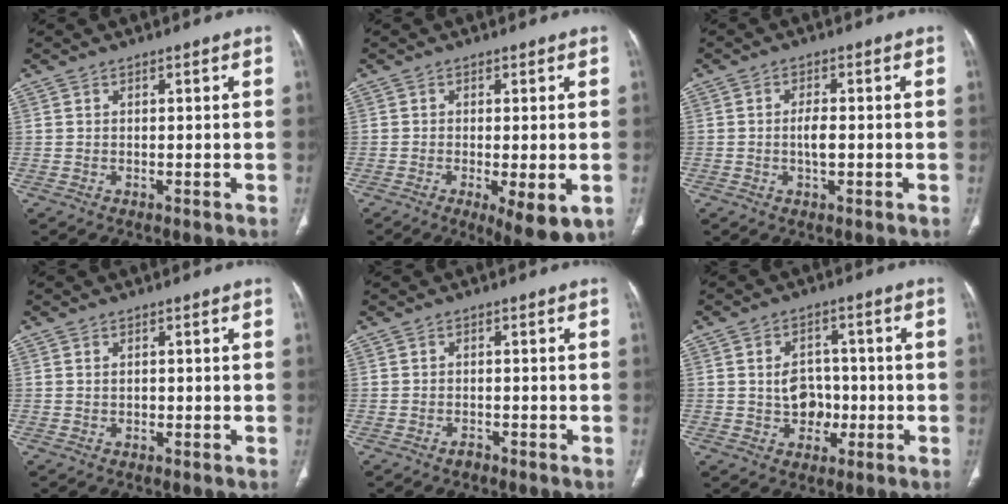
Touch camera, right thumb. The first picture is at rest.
{"total": 8.3, "force": [-2.9, 2.5, 7.4], "torque": [-0.106, -0.018, -0.038]}
{"total": 3.2, "force": [-0.5, 1.4, 2.8], "torque": [-0.051, 0.001, -0.008]}
{"total": 0.7, "force": [0.1, 0.5, 0.4], "torque": [-0.009, 0.003, 0.003]}
{"total": 1.2, "force": [-0.9, 0.7, 0.4], "torque": [-0.008, 0.003, -0.015]}
{"total": 6.8, "force": [-0.8, 5.5, 3.9], "torque": [-0.031, 0.013, -0.009]}